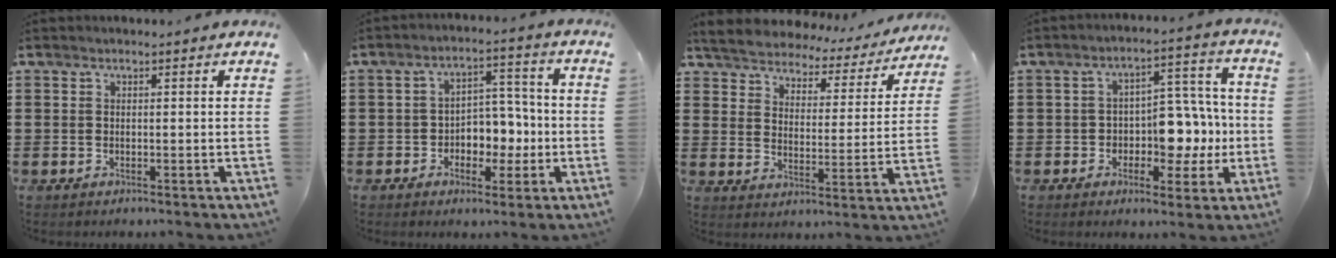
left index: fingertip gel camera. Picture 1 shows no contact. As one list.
[{"total": 5.4, "force": [-1.3, 4.4, 2.9], "torque": [-0.056, 0.007, -0.028]}, {"total": 4.1, "force": [4.1, 0.2, -0.2], "torque": [-0.024, -0.035, 0.063]}, {"total": 7.6, "force": [-1.1, 5.6, 4.9], "torque": [-0.083, 0.011, -0.020]}]